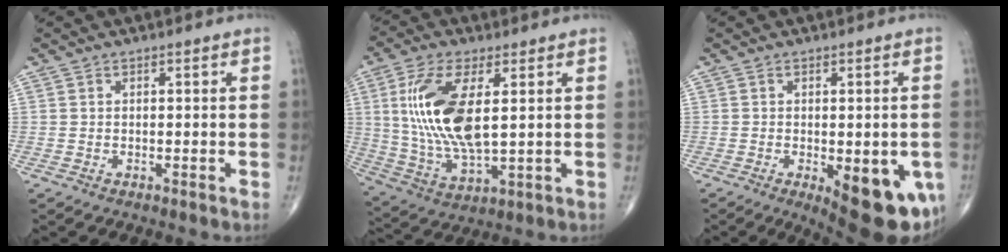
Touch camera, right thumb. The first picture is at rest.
{"total": 16.1, "force": [3.0, 6.6, 14.4], "torque": [-0.302, -0.016, 0.065]}
{"total": 14.9, "force": [-4.9, 5.7, 12.9], "torque": [-0.120, -0.009, -0.047]}